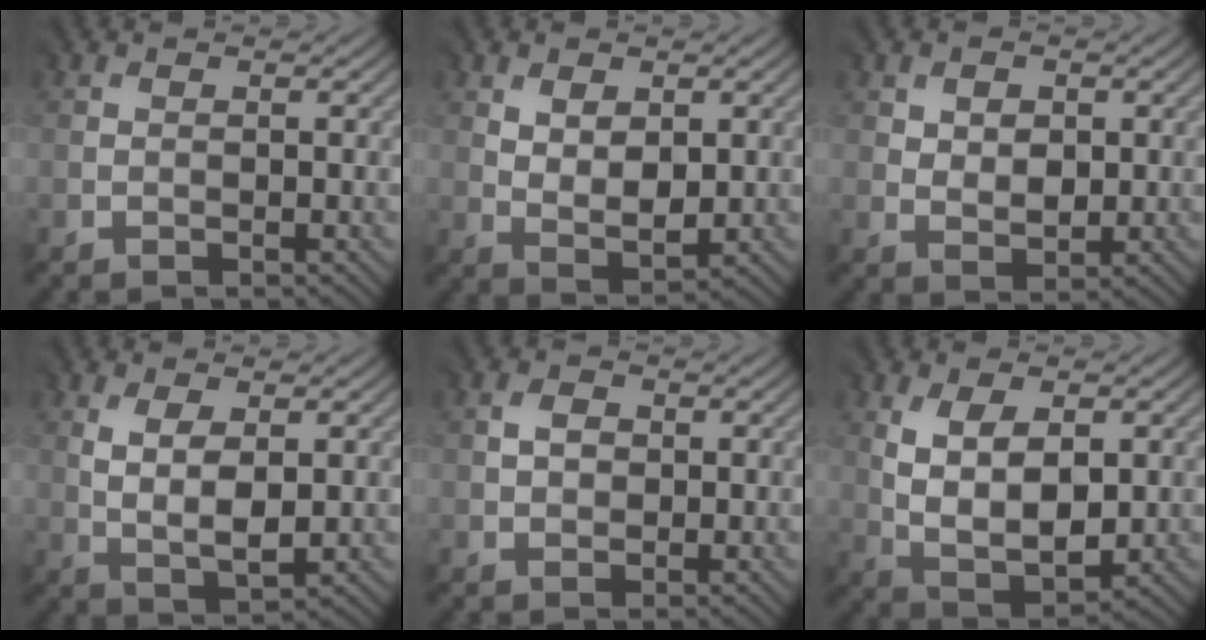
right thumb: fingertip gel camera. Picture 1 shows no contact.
{"total": 4.5, "force": [1.6, 2.7, 3.2], "torque": [-0.061, -0.004, 0.035]}
{"total": 3.6, "force": [1.6, 2.6, 1.9], "torque": [-0.029, -0.003, 0.026]}
{"total": 4.8, "force": [1.1, 2.1, 4.1], "torque": [-0.089, -0.005, 0.026]}
{"total": 2.0, "force": [0.5, 1.7, 0.9], "torque": [-0.019, 0.001, 0.008]}
{"total": 8.0, "force": [1.6, 4.5, 6.4], "torque": [-0.138, -0.006, 0.037]}